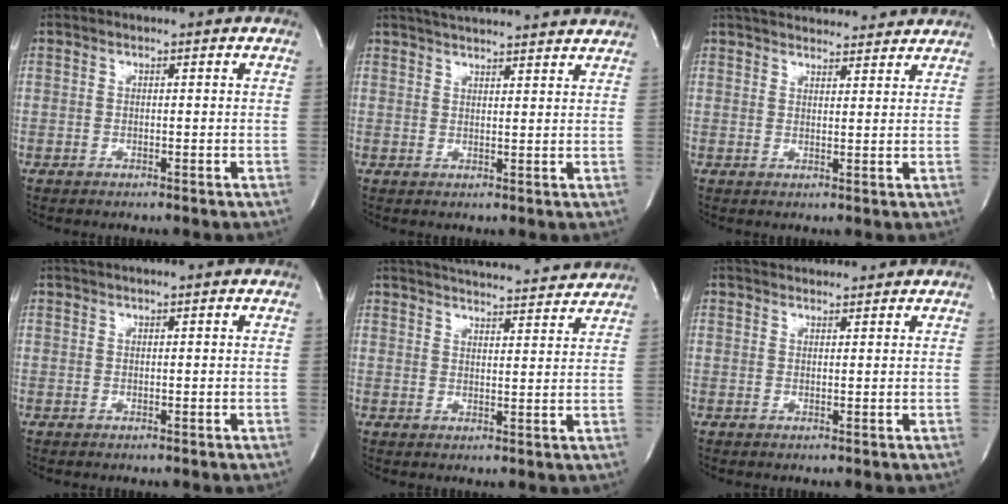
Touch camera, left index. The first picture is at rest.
{"total": 12.8, "force": [11.9, 0.9, 4.8], "torque": [-0.078, 0.023, 0.154]}
{"total": 13.0, "force": [12.1, 2.7, 3.8], "torque": [-0.055, 0.028, 0.165]}
{"total": 1.8, "force": [1.5, -0.4, 1.0], "torque": [-0.011, 0.020, 0.031]}
{"total": 15.6, "force": [15.0, 1.4, 4.2], "torque": [-0.065, 0.003, 0.194]}
{"total": 4.1, "force": [4.1, 0.6, 0.5], "torque": [-0.010, 0.025, 0.057]}